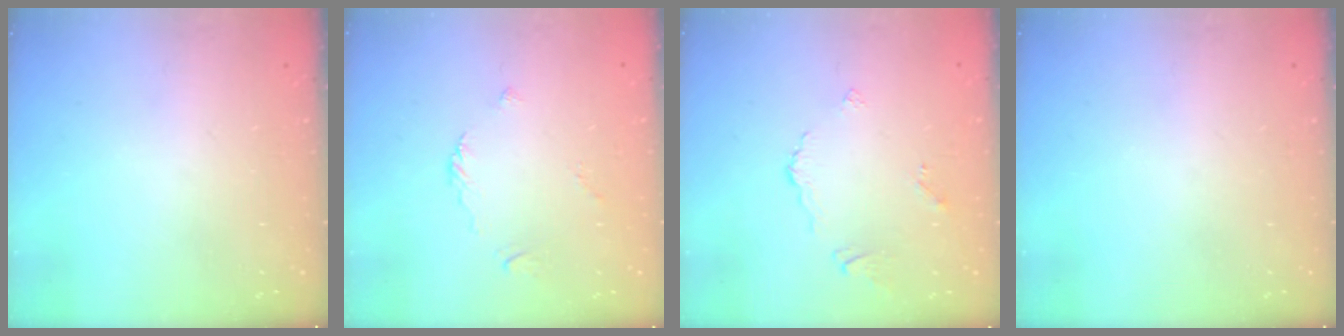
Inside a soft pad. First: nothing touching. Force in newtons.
{"total": 2.5, "press": 2.4, "slide": 0.7}
{"total": 3.0, "press": 2.9, "slide": 0.6}
{"total": 0.0}